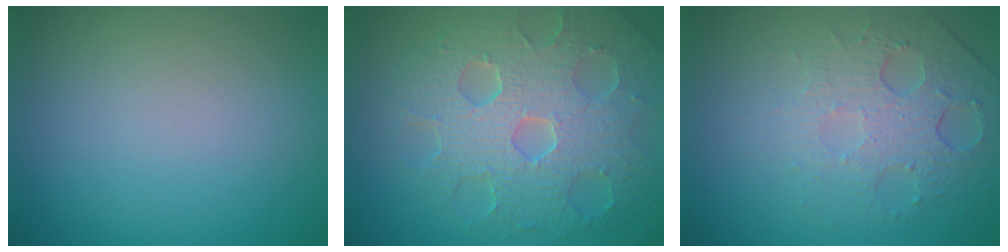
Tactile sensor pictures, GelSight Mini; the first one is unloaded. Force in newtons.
{"total": 8.5, "press": 6.1, "slide": 6.0}
{"total": 5.0, "press": 3.3, "slide": 3.8}